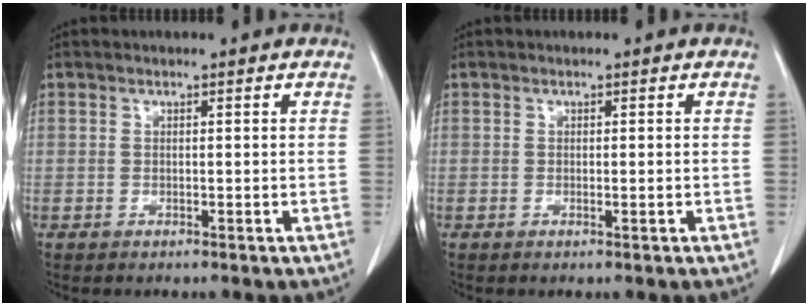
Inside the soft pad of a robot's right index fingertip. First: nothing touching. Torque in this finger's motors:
{"motor_torque": [-0.11, 0.09, -0.03, -0.01]}